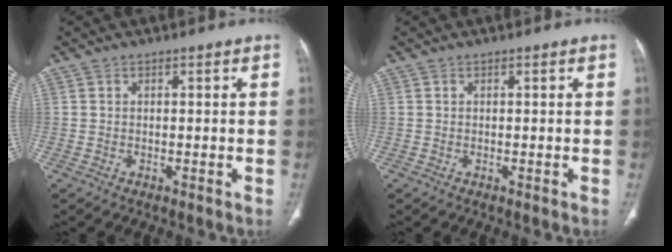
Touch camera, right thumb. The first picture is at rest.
{"total": 0.0}